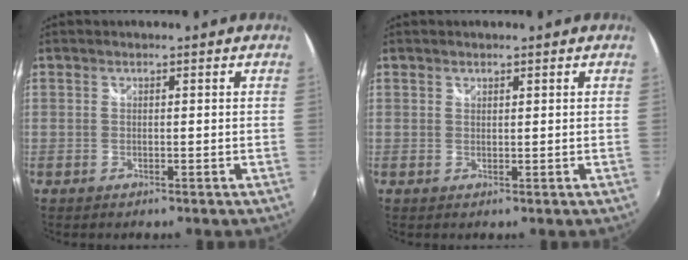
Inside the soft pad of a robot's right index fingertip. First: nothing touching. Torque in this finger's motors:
{"motor_torque": [-0.05, 0.00, -0.03, 0.00]}